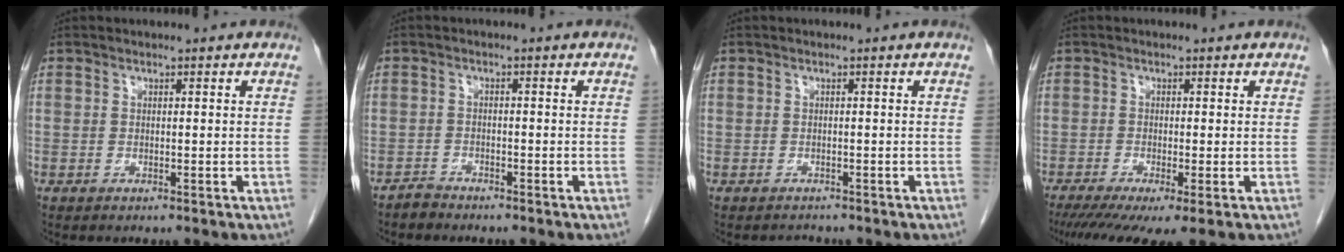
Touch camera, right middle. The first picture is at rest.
{"total": 1.6, "force": [-1.5, 0.4, -0.2], "torque": [0.002, -0.001, -0.028]}
{"total": 1.2, "force": [-1.0, 0.6, -0.3], "torque": [-0.005, -0.004, -0.018]}
{"total": 7.4, "force": [-4.7, 1.1, 5.7], "torque": [-0.089, -0.017, -0.079]}